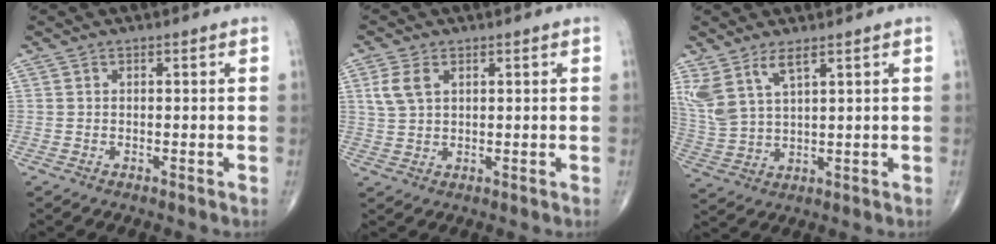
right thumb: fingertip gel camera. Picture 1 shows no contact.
{"total": 4.5, "force": [1.7, 2.8, 3.1], "torque": [-0.069, 0.003, 0.039]}
{"total": 8.1, "force": [5.0, 2.8, 5.7], "torque": [-0.135, -0.019, 0.113]}